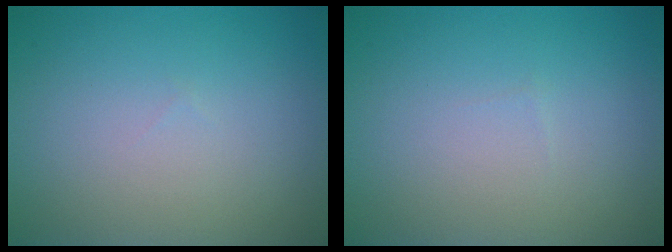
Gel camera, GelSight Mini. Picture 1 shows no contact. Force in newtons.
{"total": 0.0}